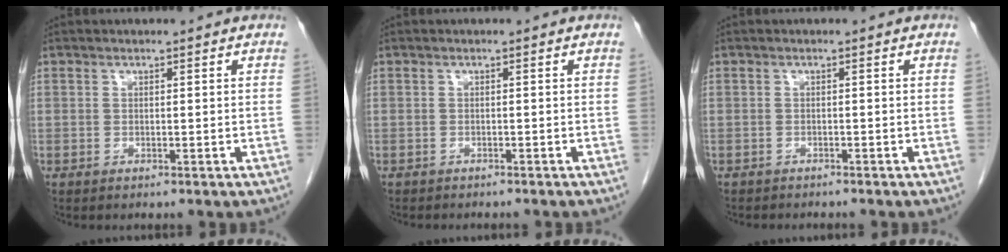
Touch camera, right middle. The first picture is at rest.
{"total": 3.1, "force": [-2.7, 0.8, 1.2], "torque": [-0.020, -0.004, -0.030]}
{"total": 2.5, "force": [-2.3, 0.6, 0.7], "torque": [-0.012, -0.004, -0.029]}